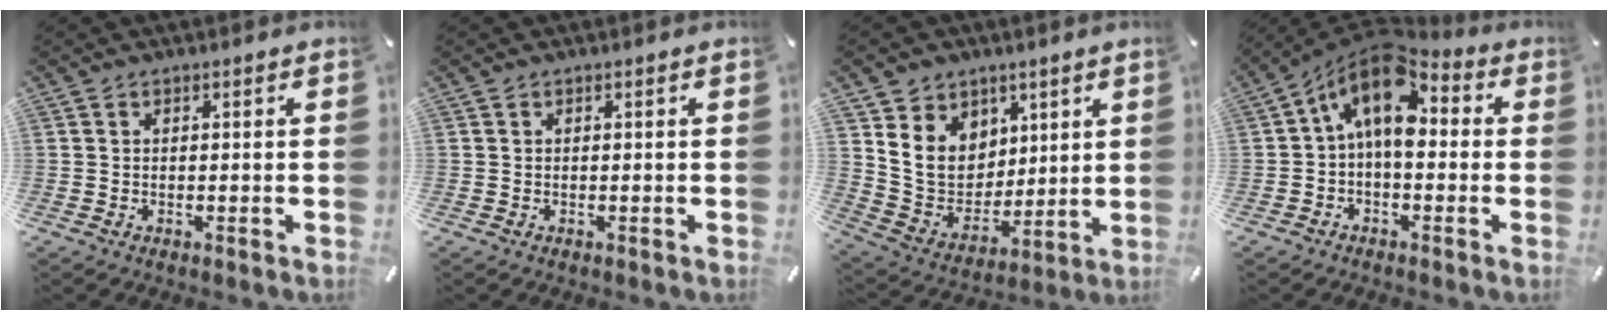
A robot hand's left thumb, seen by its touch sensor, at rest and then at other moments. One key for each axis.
{"total": 0.0}
{"total": 12.2, "fx": 4.5, "fy": 10.6, "fz": 3.9, "tx": -0.092, "ty": -0.031, "tz": 0.096}
{"total": 13.1, "fx": 3.3, "fy": 7.5, "fz": 10.2, "tx": -0.187, "ty": -0.027, "tz": 0.051}